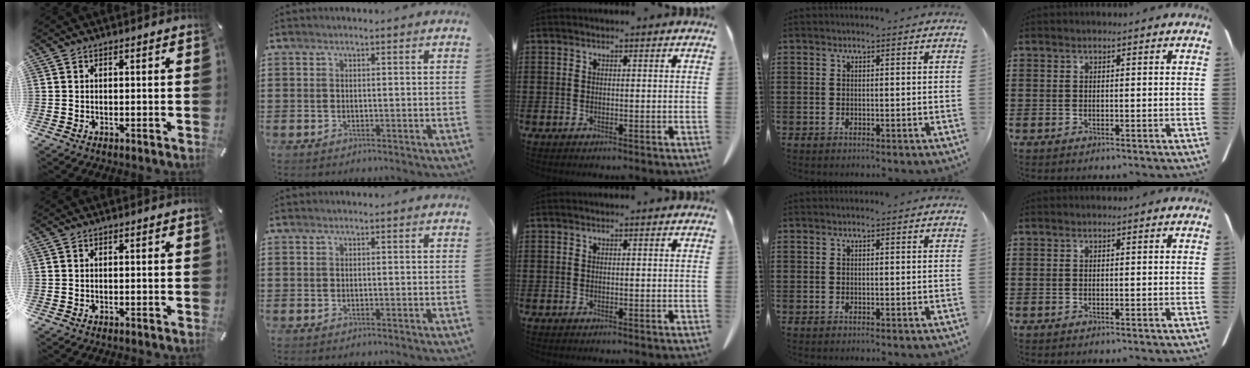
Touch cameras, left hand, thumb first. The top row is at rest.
{}